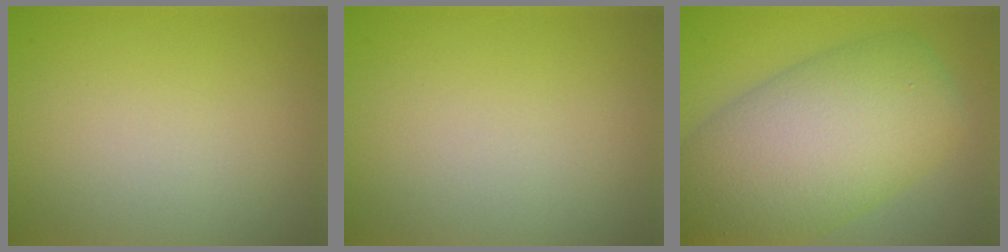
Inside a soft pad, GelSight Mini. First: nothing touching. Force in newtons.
{"total": 0.0}
{"total": 11.8, "press": 11.8, "slide": 0.5}